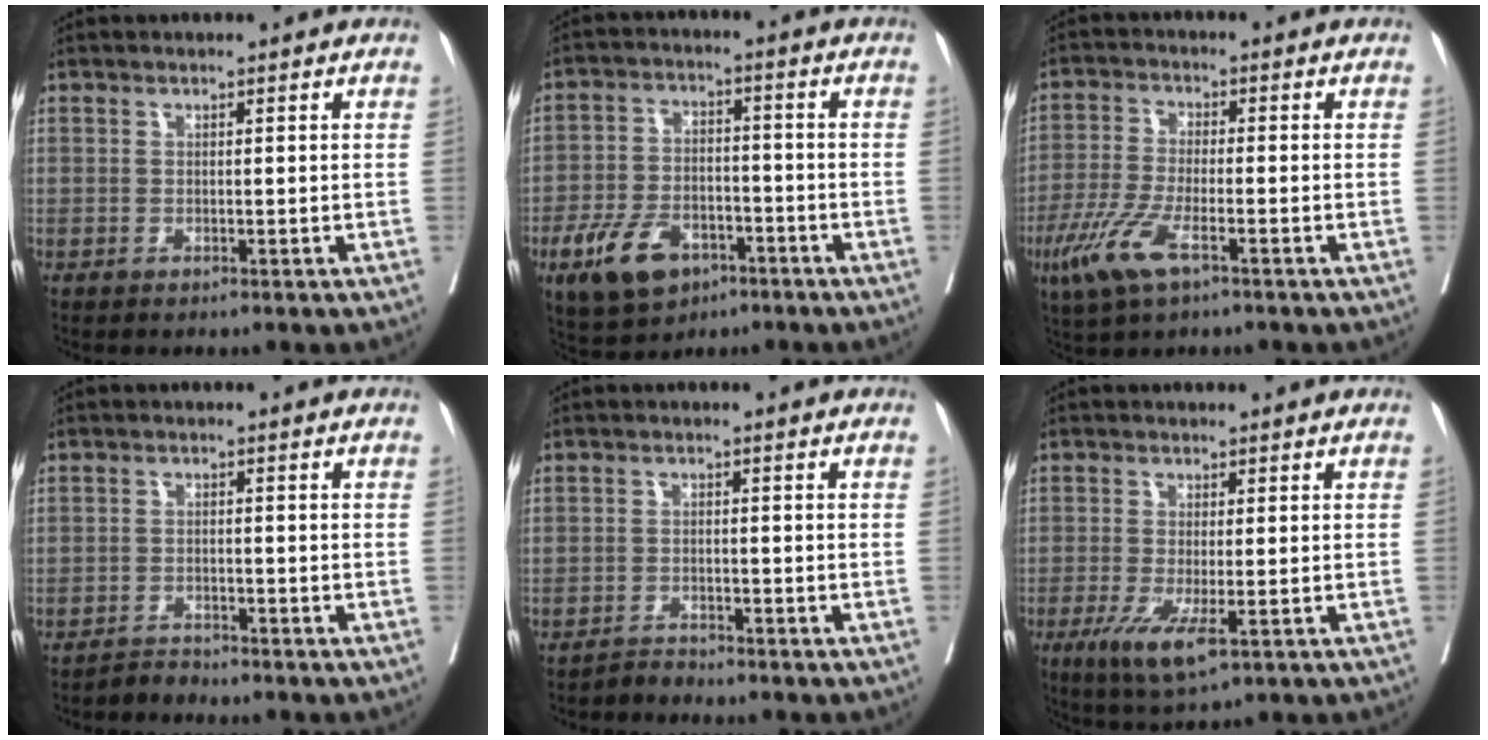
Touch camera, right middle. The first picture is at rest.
{"total": 9.9, "force": [-5.3, 5.7, 6.1], "torque": [-0.122, 0.001, -0.088]}
{"total": 7.8, "force": [-4.1, 1.9, 6.4], "torque": [-0.142, -0.017, -0.078]}
{"total": 1.7, "force": [-1.7, 0.0, -0.4], "torque": [0.007, -0.008, -0.030]}
{"total": 1.6, "force": [-1.5, -0.1, -0.4], "torque": [0.009, -0.008, -0.028]}
{"total": 6.2, "force": [-2.6, 1.3, 5.5], "torque": [-0.103, -0.019, -0.039]}